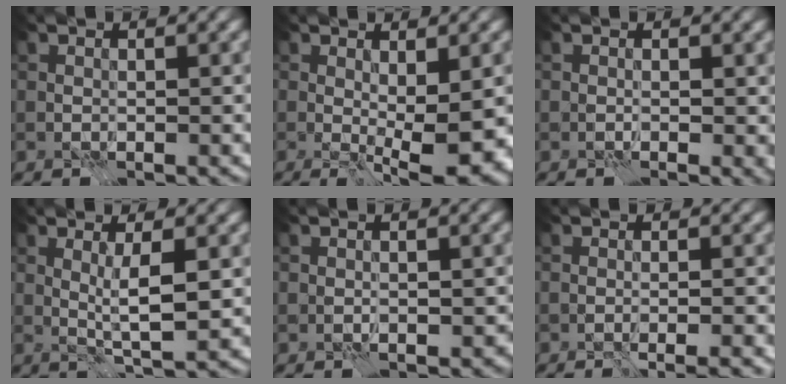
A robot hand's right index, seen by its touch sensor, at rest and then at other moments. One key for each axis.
{"total": 5.8, "fx": -0.4, "fy": 1.3, "fz": 5.7, "tx": -0.090, "ty": -0.011, "tz": -0.006}
{"total": 0.8, "fx": 0.2, "fy": 0.4, "fz": 0.6, "tx": -0.004, "ty": -0.003, "tz": 0.004}
{"total": 3.0, "fx": 0.1, "fy": 0.0, "fz": 3.0, "tx": -0.054, "ty": -0.006, "tz": 0.003}
{"total": 0.5, "fx": -0.1, "fy": 0.5, "fz": 0.2, "tx": 0.001, "ty": -0.004, "tz": -0.001}
{"total": 1.9, "fx": -1.2, "fy": -0.2, "fz": 1.5, "tx": -0.018, "ty": -0.008, "tz": -0.019}